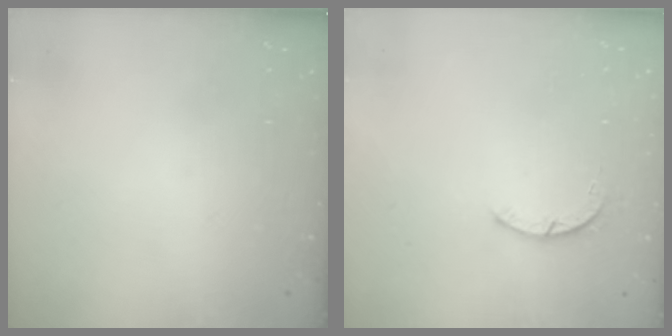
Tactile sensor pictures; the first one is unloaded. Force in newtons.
{"total": 2.4, "press": 2.4, "slide": 0.3}